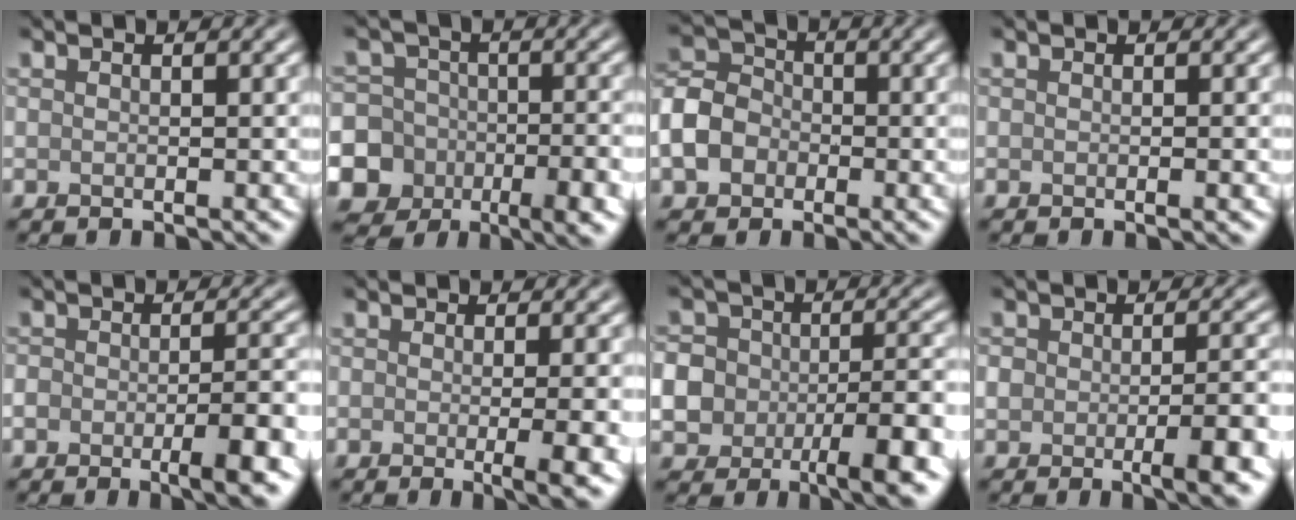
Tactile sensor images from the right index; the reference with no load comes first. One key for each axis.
{"total": 15.5, "fx": -7.1, "fy": 13.0, "fz": 4.7, "tx": -0.098, "ty": -0.039, "tz": -0.134}
{"total": 5.3, "fx": -1.8, "fy": 4.3, "fz": 2.6, "tx": -0.063, "ty": 0.003, "tz": -0.043}
{"total": 0.7, "fx": -0.2, "fy": 0.1, "fz": 0.7, "tx": -0.007, "ty": -0.001, "tz": -0.001}
{"total": 5.4, "fx": -2.6, "fy": 1.8, "fz": 4.3, "tx": -0.065, "ty": -0.002, "tz": -0.039}
{"total": 4.8, "fx": -0.8, "fy": 1.3, "fz": 4.5, "tx": -0.055, "ty": -0.010, "tz": -0.008}
{"total": 8.8, "fx": -3.5, "fy": 5.6, "fz": 5.9, "tx": -0.094, "ty": -0.004, "tz": -0.066}
{"total": 5.3, "fx": -1.8, "fy": 2.2, "fz": 4.5, "tx": -0.067, "ty": -0.008, "tz": -0.025}